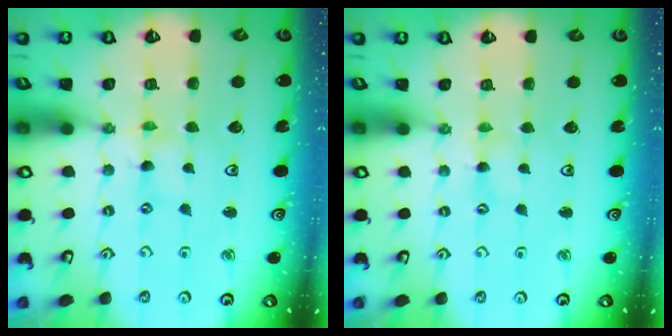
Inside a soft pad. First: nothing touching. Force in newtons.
{"total": 0.0}